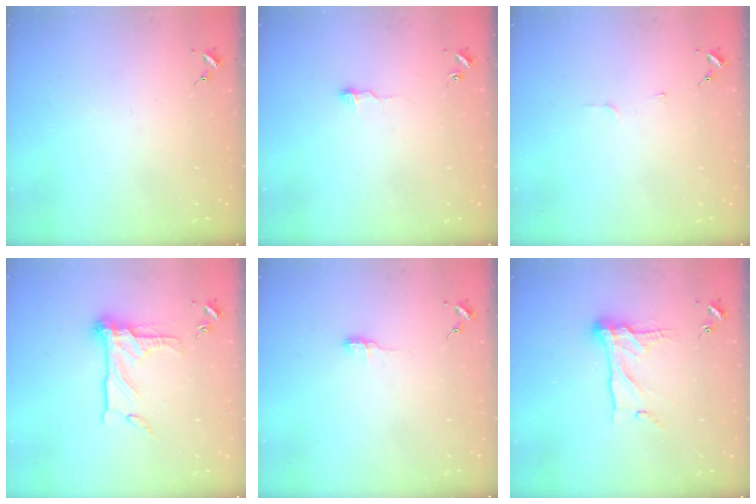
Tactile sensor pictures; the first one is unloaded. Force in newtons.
{"total": 5.1, "press": 5.1, "slide": 0.6}
{"total": 3.6, "press": 3.6, "slide": 0.4}
{"total": 15.9, "press": 15.9, "slide": 1.0}
{"total": 5.1, "press": 5.0, "slide": 0.5}
{"total": 14.5, "press": 14.5, "slide": 1.3}